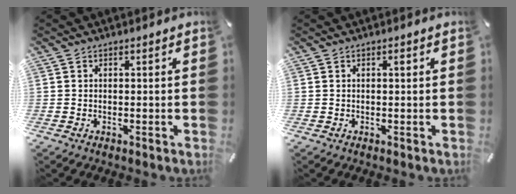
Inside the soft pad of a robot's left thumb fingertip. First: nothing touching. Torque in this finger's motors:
{"motor_torque": [0.23, 0.23, 0.10, -0.22, 0.04]}